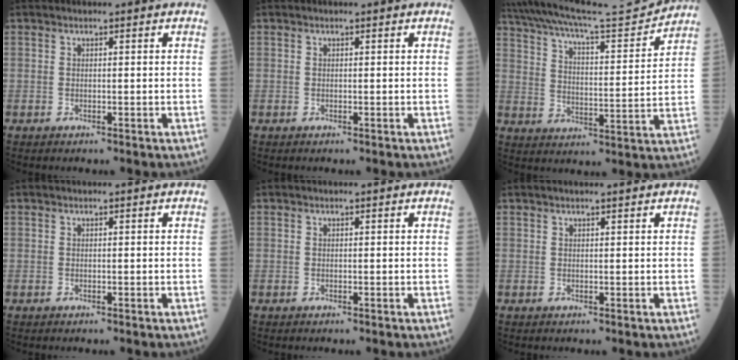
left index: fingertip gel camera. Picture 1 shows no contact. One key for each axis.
{"total": 0.0}
{"total": 18.0, "fx": 17.0, "fy": 0.0, "fz": 6.0, "tx": -0.121, "ty": -0.018, "tz": 0.266}
{"total": 0.0}
{"total": 0.0}
{"total": 2.0, "fx": 1.7, "fy": -0.1, "fz": 1.0, "tx": -0.009, "ty": 0.015, "tz": 0.027}